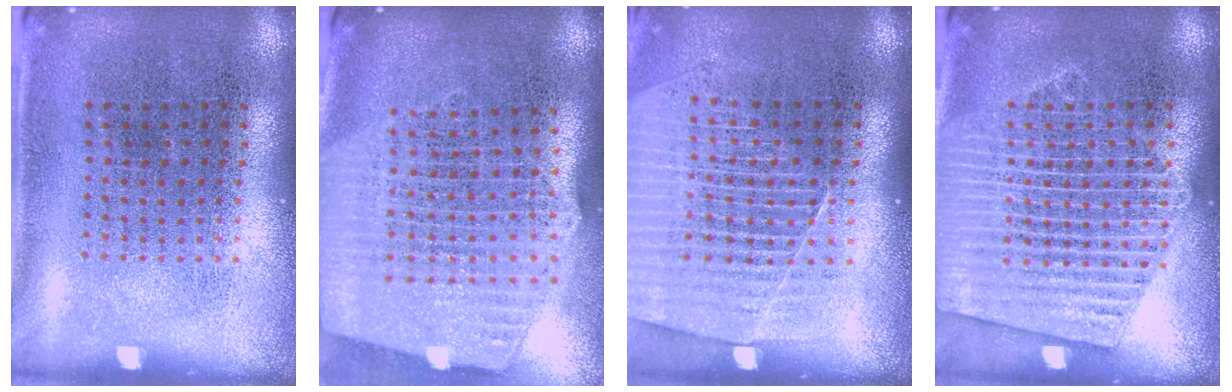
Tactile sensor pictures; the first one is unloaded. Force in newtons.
{"total": 2.6, "press": 2.2, "slide": 1.4}
{"total": 1.6, "press": 1.5, "slide": 0.4}
{"total": 3.5, "press": 3.5, "slide": 0.4}